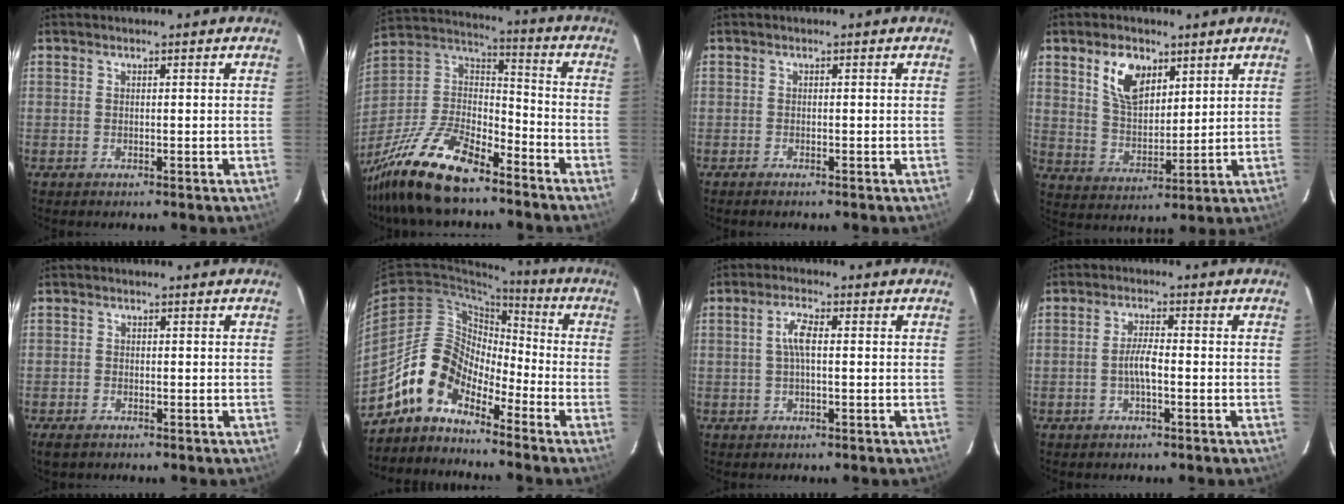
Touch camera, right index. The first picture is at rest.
{"total": 21.0, "force": [-15.3, 7.4, 12.3], "torque": [-0.266, -0.007, -0.280]}
{"total": 0.7, "force": [-0.7, 0.1, 0.2], "torque": [-0.006, -0.002, -0.014]}
{"total": 9.4, "force": [4.9, 5.4, 6.0], "torque": [-0.108, 0.012, 0.099]}
{"total": 2.3, "force": [-1.6, 1.4, 1.0], "torque": [-0.022, -0.003, -0.030]}
{"total": 10.7, "force": [-7.8, 5.7, 4.6], "torque": [-0.084, 0.032, -0.158]}
{"total": 3.6, "force": [0.2, 1.0, 3.4], "torque": [-0.070, 0.007, 0.004]}
{"total": 3.5, "force": [-1.1, 0.7, 3.3], "torque": [-0.067, 0.005, -0.020]}